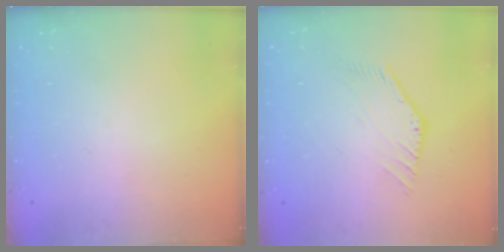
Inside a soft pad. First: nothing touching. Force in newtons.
{"total": 0.0}